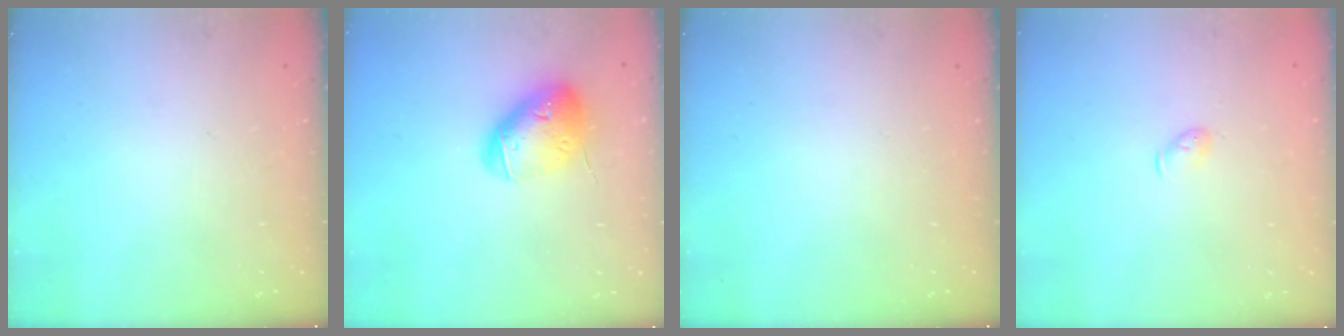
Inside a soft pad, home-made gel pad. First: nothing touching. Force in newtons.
{"total": 15.3, "press": 15.1, "slide": 2.4}
{"total": 0.0}
{"total": 3.6, "press": 3.5, "slide": 0.7}